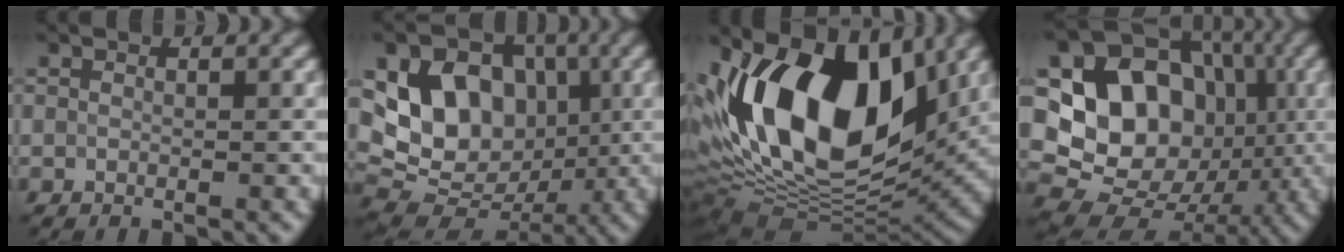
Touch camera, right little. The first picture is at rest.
{"total": 10.0, "force": [1.4, 7.9, 6.0], "torque": [-0.098, 0.002, 0.017]}
{"total": 17.2, "force": [4.2, 9.8, 13.5], "torque": [-0.243, 0.012, 0.059]}
{"total": 17.0, "force": [1.6, 14.2, 9.3], "torque": [-0.161, 0.017, 0.014]}